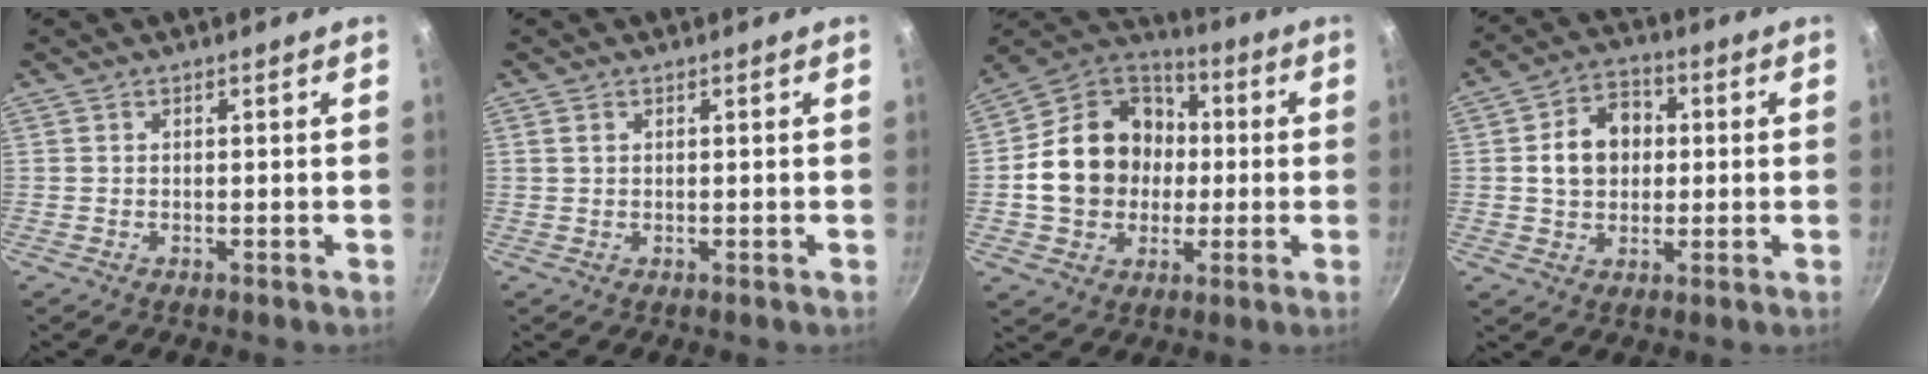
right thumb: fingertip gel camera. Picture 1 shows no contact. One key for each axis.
{"total": 1.2, "fx": 0.5, "fy": 0.8, "fz": 0.6, "tx": -0.010, "ty": 0.001, "tz": 0.009}
{"total": 19.1, "fx": -0.2, "fy": 16.1, "fz": 10.3, "tx": -0.151, "ty": 0.037, "tz": -0.005}
{"total": 10.0, "fx": 1.1, "fy": 7.9, "fz": 6.0, "tx": -0.071, "ty": 0.018, "tz": 0.010}